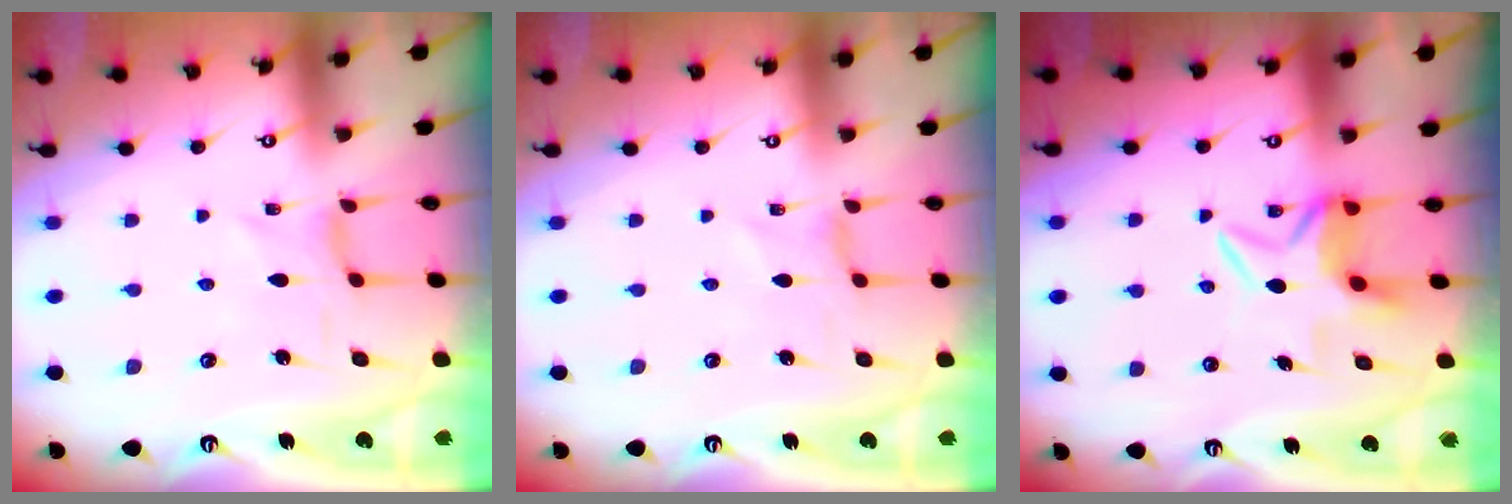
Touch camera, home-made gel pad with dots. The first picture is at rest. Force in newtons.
{"total": 0.0}
{"total": 7.9, "press": 7.8, "slide": 1.1}